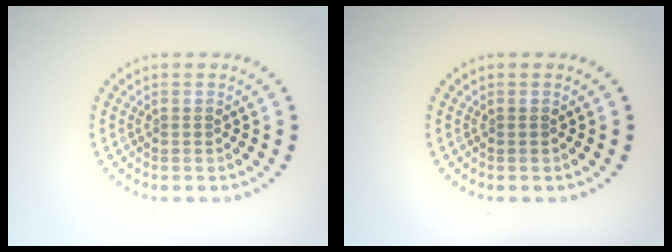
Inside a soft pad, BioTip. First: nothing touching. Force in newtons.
{"total": 0.0}